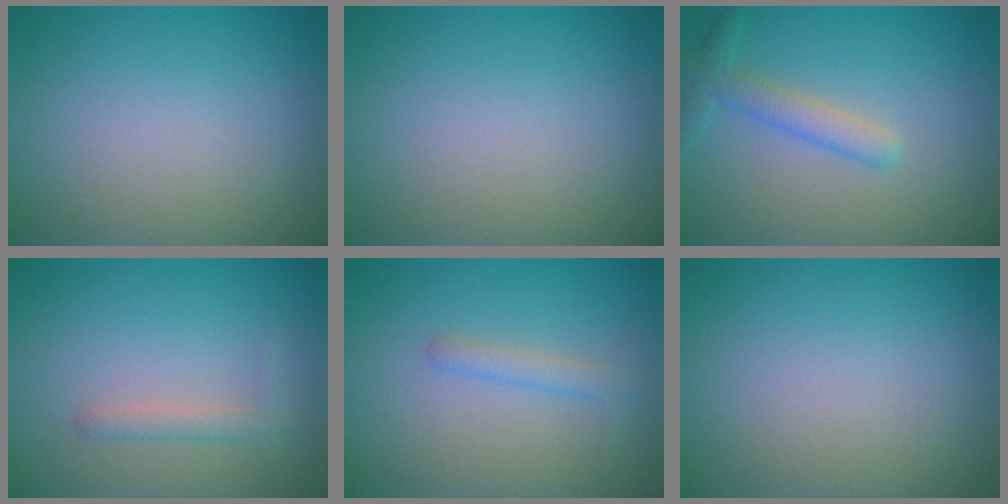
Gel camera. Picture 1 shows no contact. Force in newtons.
{"total": 0.0}
{"total": 2.6, "press": 2.6, "slide": 0.1}
{"total": 0.9, "press": 0.9, "slide": 0.1}
{"total": 1.6, "press": 1.6, "slide": 0.1}
{"total": 0.0}